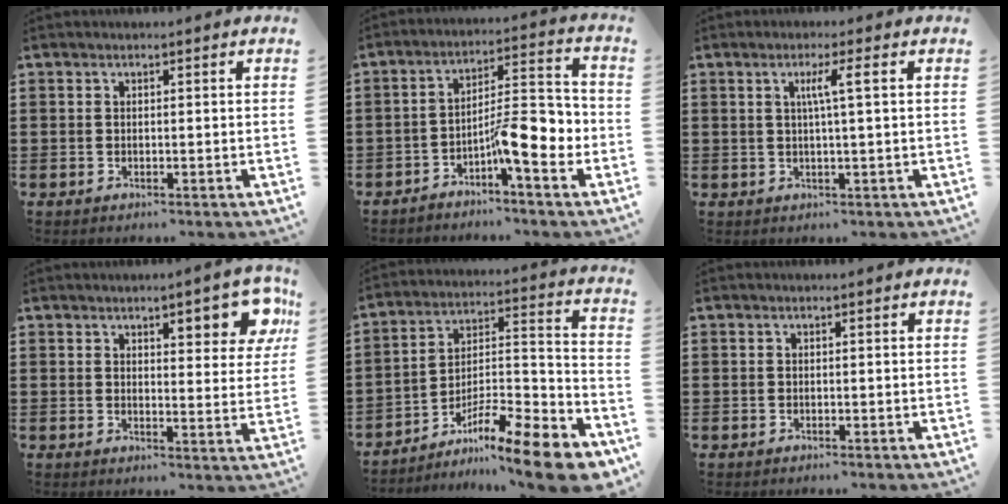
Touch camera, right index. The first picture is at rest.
{"total": 9.6, "force": [-4.6, 1.9, 8.2], "torque": [-0.125, -0.004, -0.086]}
{"total": 3.6, "force": [0.7, -0.2, 3.5], "torque": [-0.068, -0.001, 0.006]}
{"total": 7.2, "force": [4.5, 2.0, 5.3], "torque": [-0.071, -0.010, 0.070]}
{"total": 11.9, "force": [-9.2, 1.5, 7.3], "torque": [-0.105, 0.020, -0.175]}
{"total": 0.0}